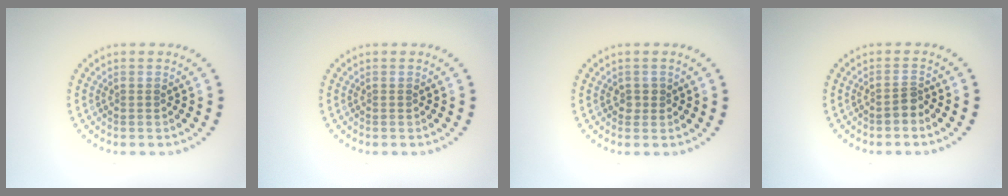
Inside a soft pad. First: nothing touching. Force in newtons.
{"total": 0.0}
{"total": 0.8, "press": 0.8, "slide": 0.2}
{"total": 1.4, "press": 1.2, "slide": 0.9}